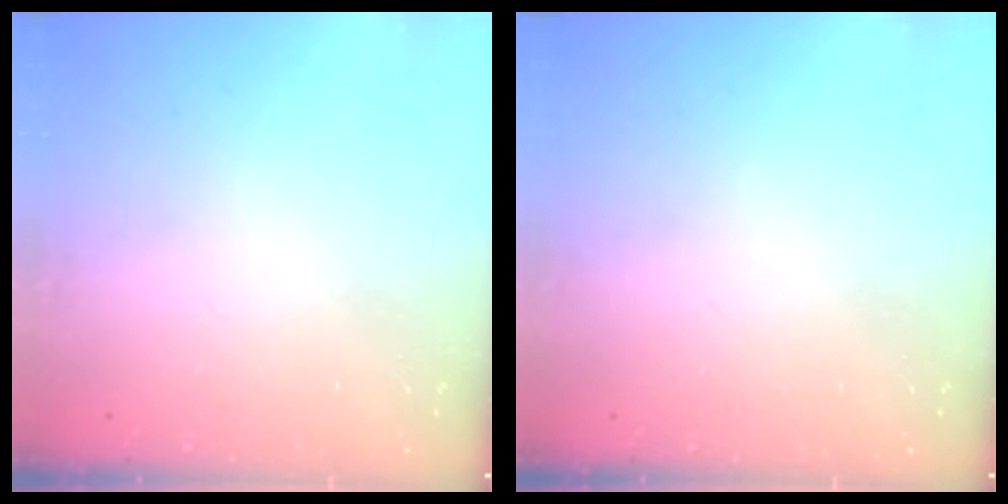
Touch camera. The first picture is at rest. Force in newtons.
{"total": 0.0}